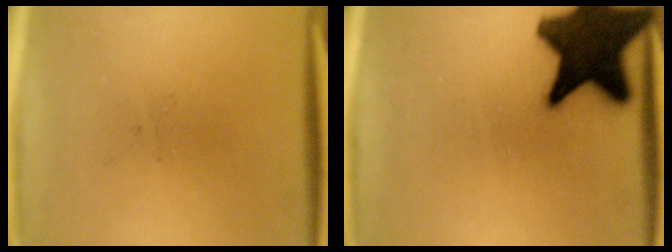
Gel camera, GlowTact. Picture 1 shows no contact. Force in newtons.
{"total": 18.0}